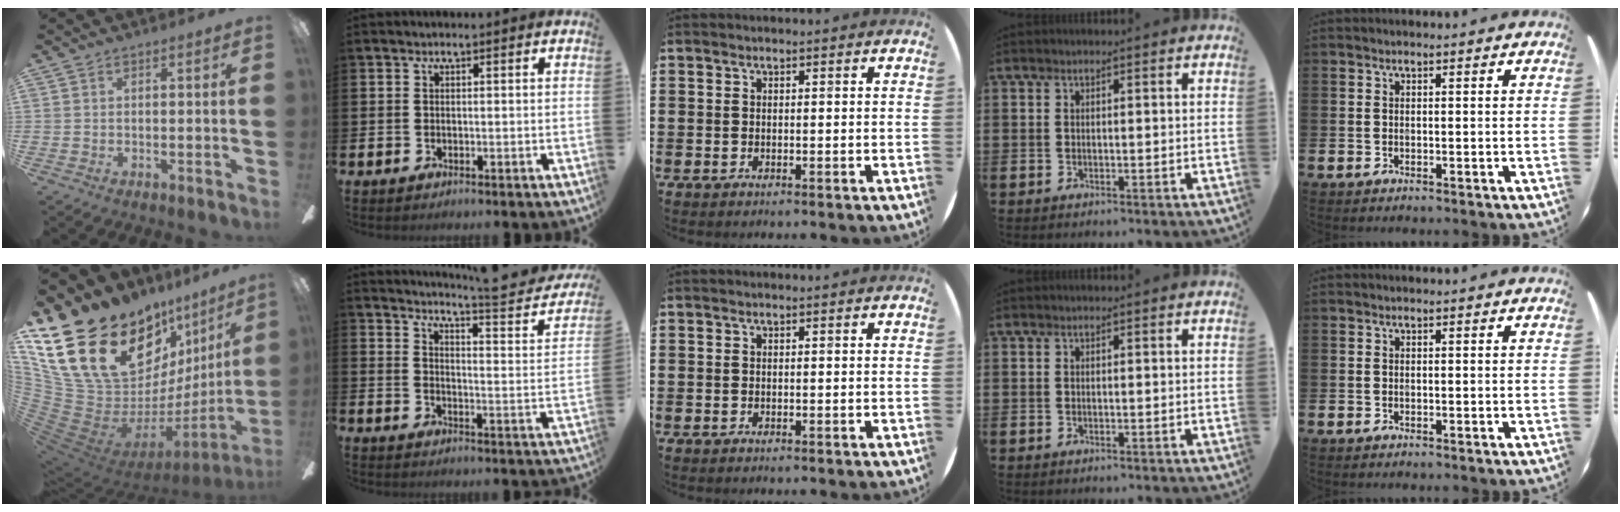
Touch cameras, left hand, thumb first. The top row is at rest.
{"thumb": {"total": 29.0, "force": [15.0, 14.7, 20.0], "torque": [-0.375, -0.127, 0.314]}, "index": {"total": 5.3, "force": [4.7, -0.1, 2.3], "torque": [-0.047, -0.047, 0.069]}}